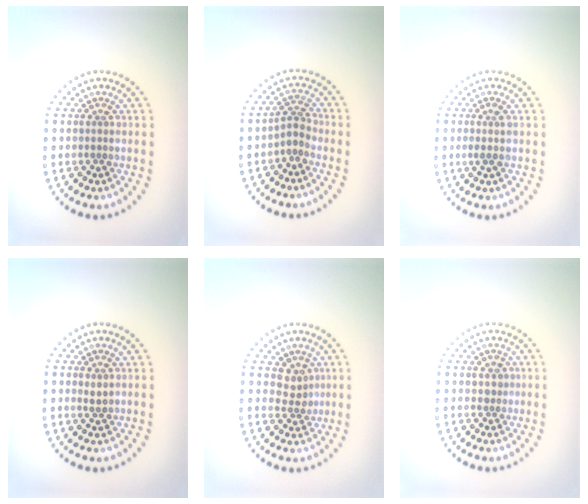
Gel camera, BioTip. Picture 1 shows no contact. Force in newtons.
{"total": 1.9, "press": 1.2, "slide": 1.5}
{"total": 1.2, "press": 1.0, "slide": 0.6}
{"total": 0.7, "press": 0.7, "slide": 0.1}
{"total": 1.9, "press": 1.3, "slide": 1.4}
{"total": 1.1, "press": 0.9, "slide": 0.7}